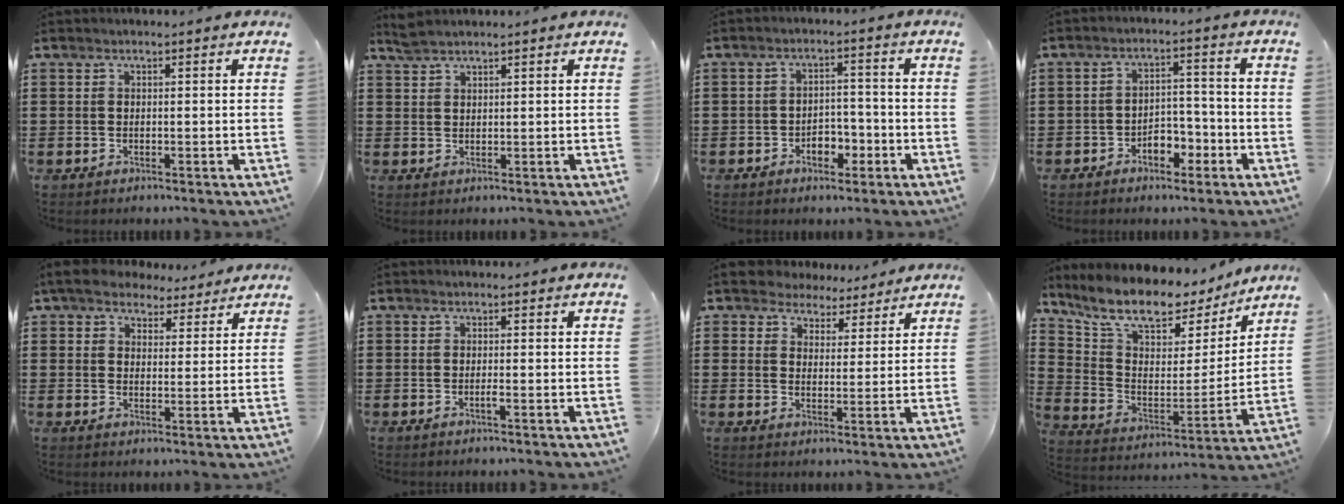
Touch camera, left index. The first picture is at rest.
{"total": 2.0, "force": [1.9, 0.3, 0.7], "torque": [-0.018, 0.001, 0.037]}
{"total": 3.9, "force": [-2.3, 2.3, 2.1], "torque": [-0.033, 0.003, -0.048]}
{"total": 4.4, "force": [-2.9, 2.4, 2.2], "torque": [-0.041, 0.010, -0.058]}
{"total": 5.8, "force": [5.0, 2.4, 1.8], "torque": [-0.056, -0.005, 0.091]}
{"total": 0.8, "force": [-0.3, -0.2, 0.8], "torque": [-0.015, -0.002, -0.006]}
{"total": 4.6, "force": [4.1, 2.0, -0.1], "torque": [-0.020, -0.008, 0.076]}
{"total": 10.4, "force": [8.7, 3.2, 4.5], "torque": [-0.116, -0.060, 0.147]}